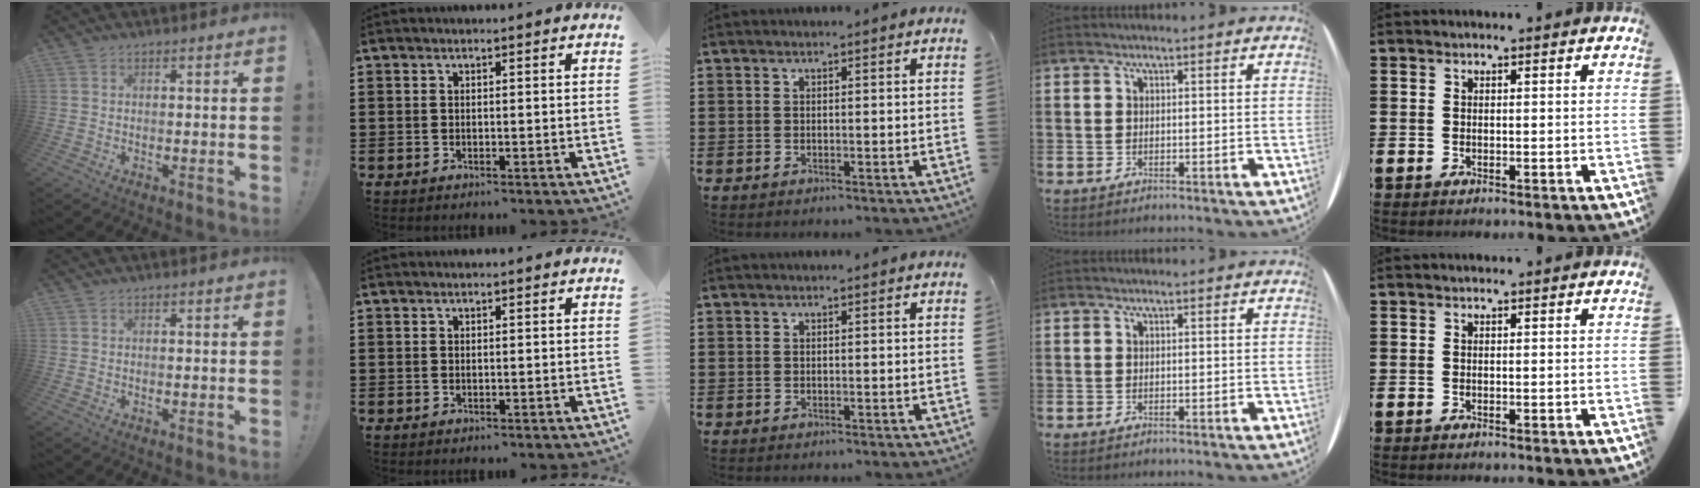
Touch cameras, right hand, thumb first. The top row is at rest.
{}